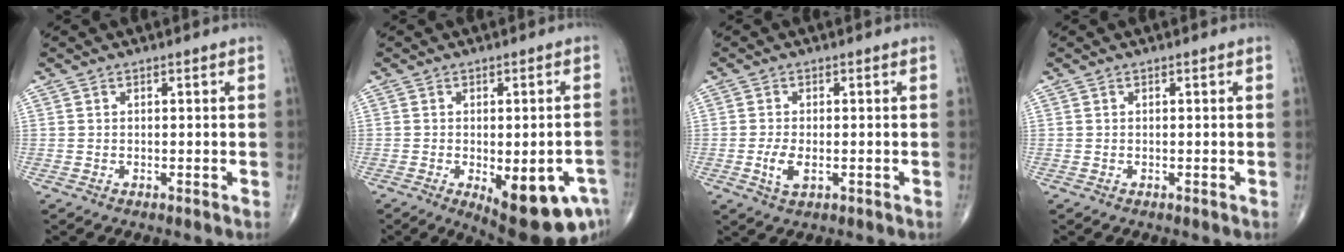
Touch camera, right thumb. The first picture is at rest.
{"total": 14.9, "force": [-6.2, 5.6, 12.4], "torque": [-0.112, 0.008, -0.065]}
{"total": 3.5, "force": [-0.9, 1.6, 3.0], "torque": [-0.063, -0.007, -0.017]}
{"total": 0.0}